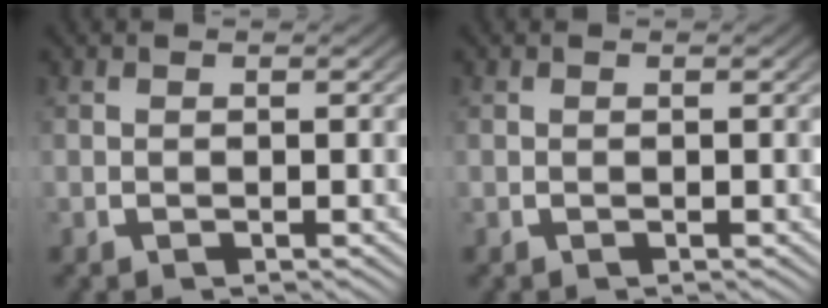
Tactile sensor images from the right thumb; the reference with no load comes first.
{"total": 0.0}